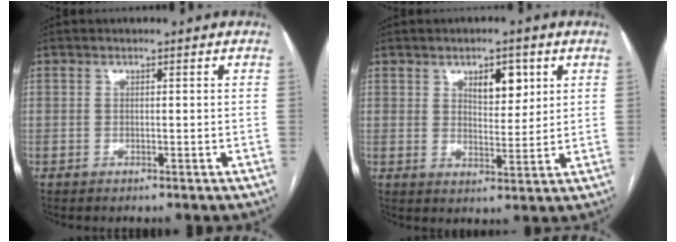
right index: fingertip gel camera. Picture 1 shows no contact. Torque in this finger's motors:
{"motor_torque": [0.12, 0.13, 0.09, 0.05]}